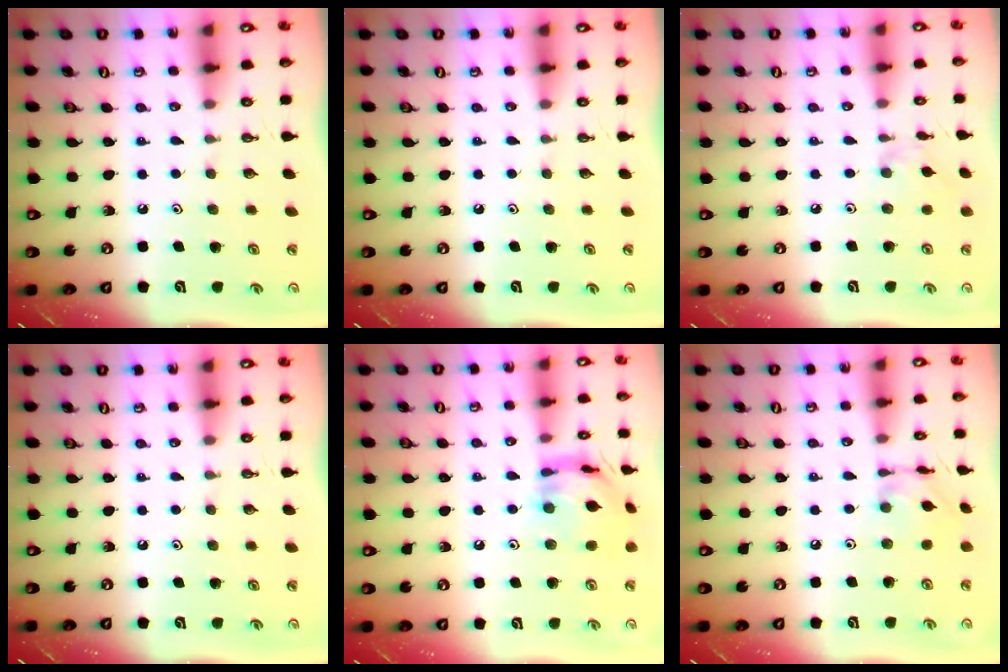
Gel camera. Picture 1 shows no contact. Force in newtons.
{"total": 0.0}
{"total": 2.5, "press": 2.5, "slide": 0.5}
{"total": 0.0}
{"total": 13.7, "press": 13.6, "slide": 1.3}
{"total": 7.2, "press": 7.2, "slide": 0.2}